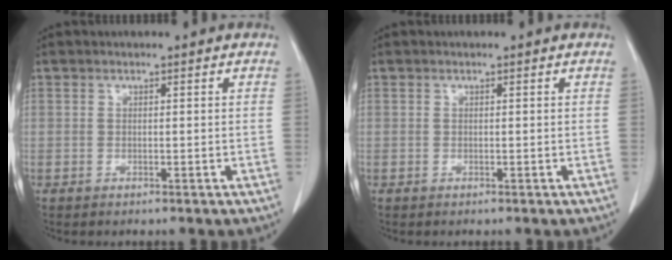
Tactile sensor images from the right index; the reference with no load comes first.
{"total": 0.0}